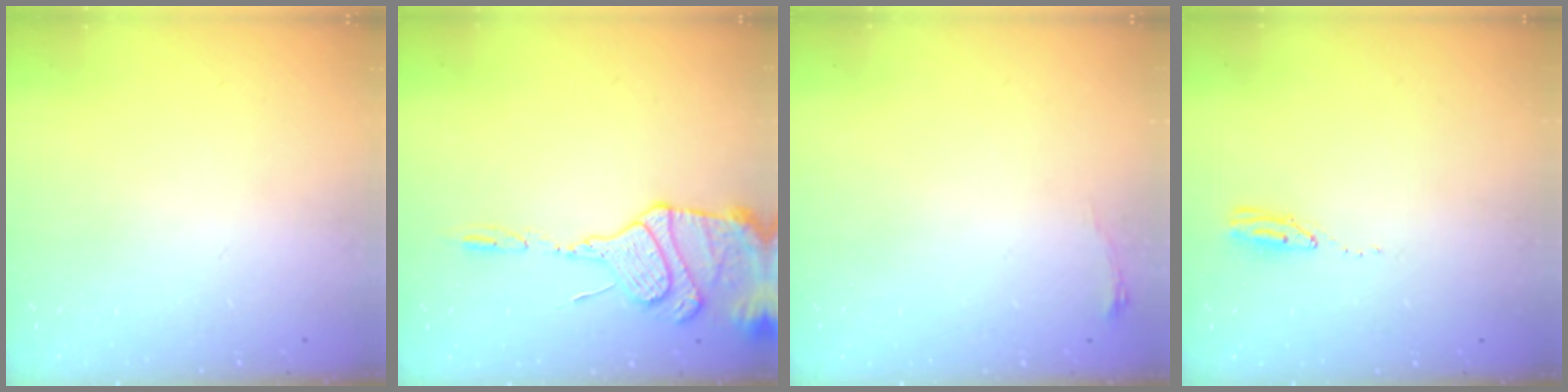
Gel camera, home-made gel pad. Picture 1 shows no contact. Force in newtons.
{"total": 14.8, "press": 14.5, "slide": 2.9}
{"total": 3.4, "press": 3.4, "slide": 0.5}
{"total": 3.6, "press": 3.5, "slide": 0.3}